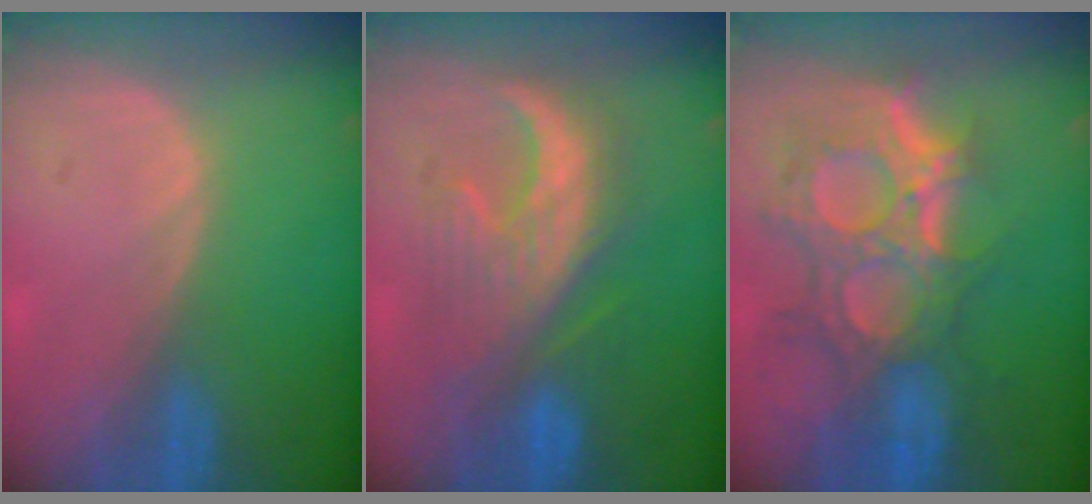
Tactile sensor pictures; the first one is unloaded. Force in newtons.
{"total": 9.1, "press": 9.1, "slide": 0.5}
{"total": 12.0, "press": 10.8, "slide": 5.3}